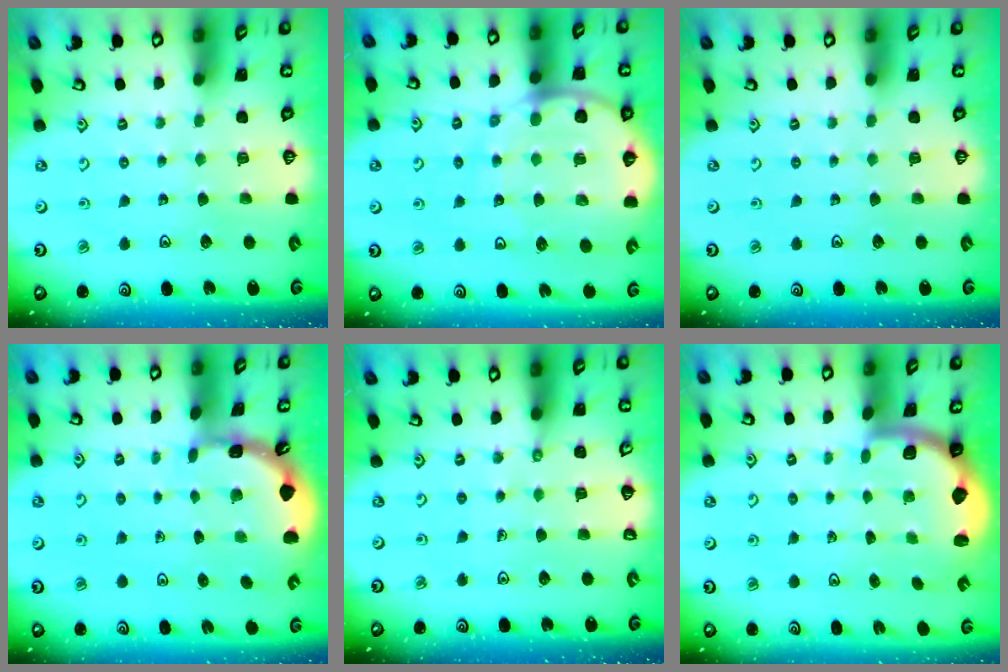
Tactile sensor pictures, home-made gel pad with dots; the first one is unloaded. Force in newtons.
{"total": 11.7, "press": 11.6, "slide": 1.5}
{"total": 0.0}
{"total": 1.8, "press": 1.8, "slide": 0.1}
{"total": 1.7, "press": 1.7, "slide": 0.2}
{"total": 1.9, "press": 1.8, "slide": 0.5}